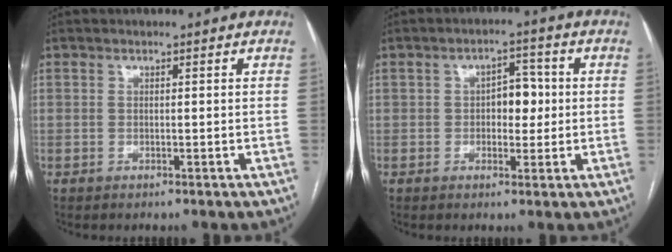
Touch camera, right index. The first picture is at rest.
{"total": 4.7, "force": [0.0, 2.7, 3.8], "torque": [-0.053, 0.013, 0.001]}